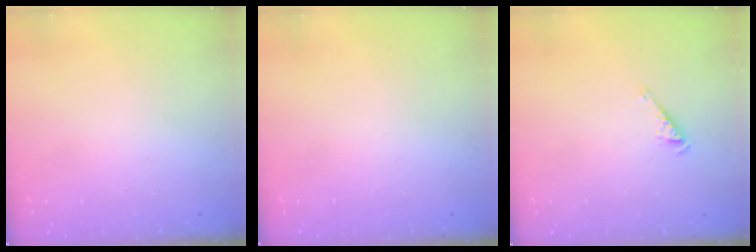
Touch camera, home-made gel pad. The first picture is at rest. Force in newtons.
{"total": 0.0}
{"total": 2.5, "press": 2.5, "slide": 0.5}